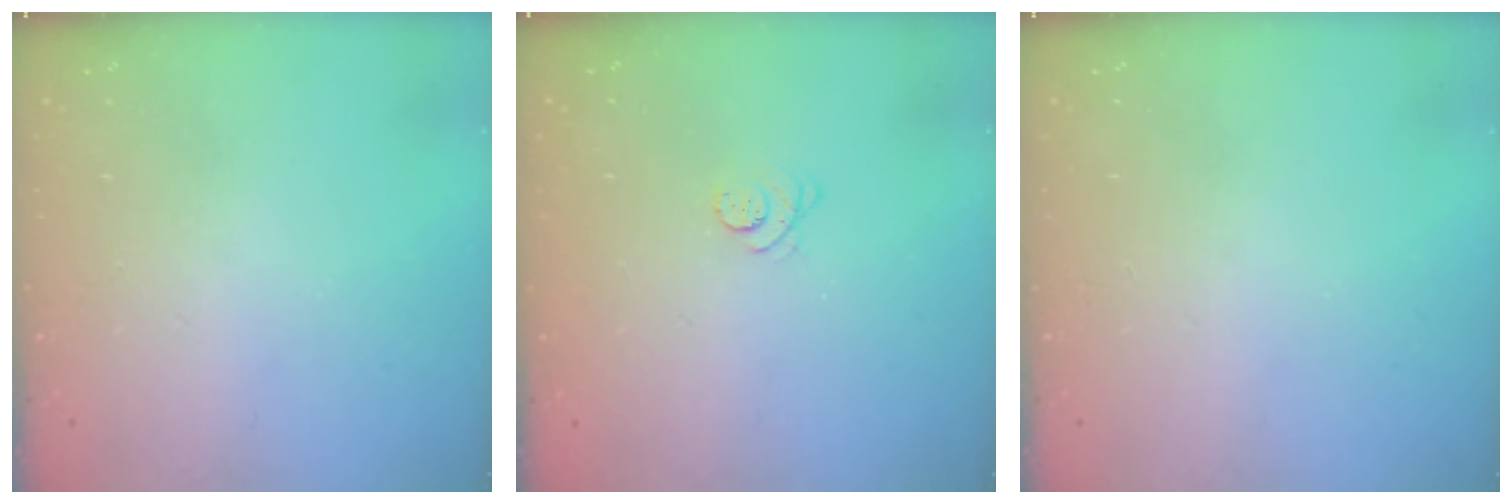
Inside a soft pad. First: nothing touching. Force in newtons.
{"total": 2.8, "press": 2.8, "slide": 0.4}
{"total": 0.0}